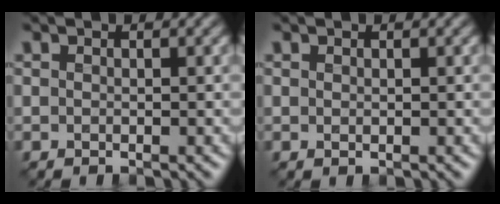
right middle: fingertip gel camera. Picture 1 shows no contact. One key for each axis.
{"total": 0.0}